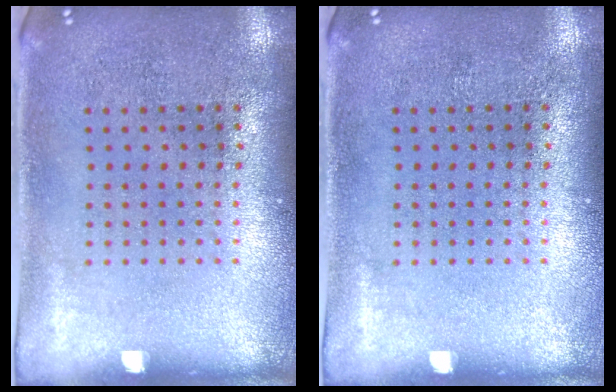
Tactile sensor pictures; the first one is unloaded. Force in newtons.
{"total": 0.0}